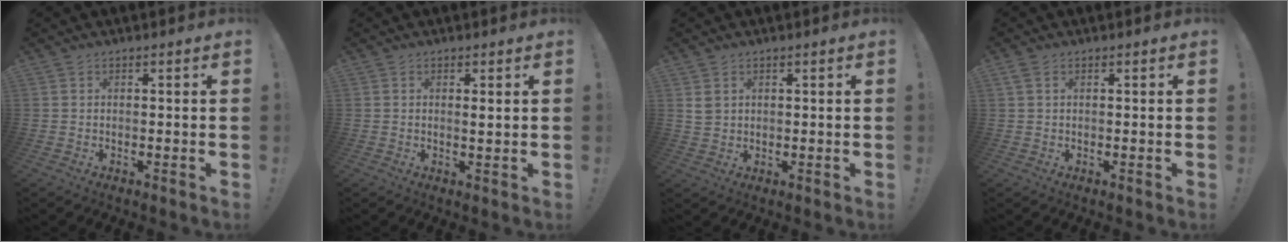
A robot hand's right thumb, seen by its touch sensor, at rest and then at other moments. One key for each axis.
{"total": 1.2, "fx": 0.4, "fy": 0.1, "fz": 1.1, "tx": -0.011, "ty": -0.007, "tz": 0.004}
{"total": 2.9, "fx": 1.5, "fy": 2.1, "fz": 1.2, "tx": -0.011, "ty": -0.007, "tz": 0.029}
{"total": 0.9, "fx": 0.4, "fy": 0.3, "fz": 0.8, "tx": -0.024, "ty": 0.004, "tz": 0.009}